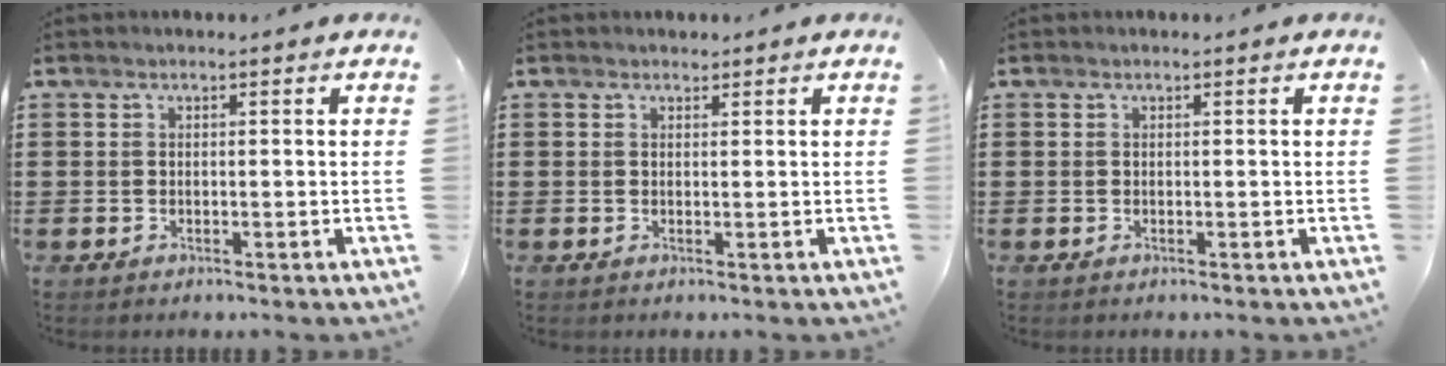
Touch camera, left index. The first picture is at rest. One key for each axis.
{"total": 0.6, "fx": 0.5, "fy": 0.4, "fz": 0.1, "tx": -0.003, "ty": 0.003, "tz": 0.010}
{"total": 0.0}